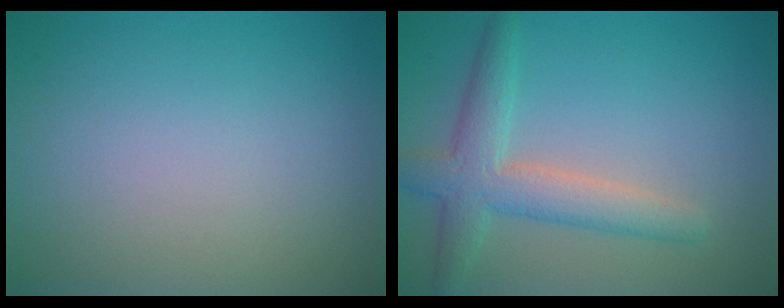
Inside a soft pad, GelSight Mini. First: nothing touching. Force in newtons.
{"total": 4.4, "press": 4.4, "slide": 0.3}